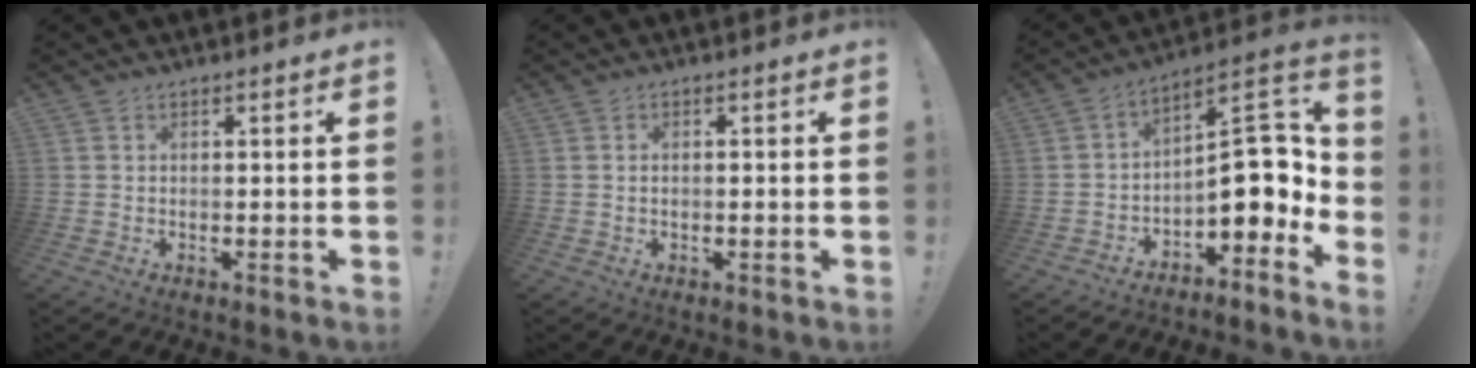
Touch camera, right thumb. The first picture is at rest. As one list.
[{"total": 0.6, "force": [-0.1, 0.2, 0.6], "torque": [-0.012, 0.001, -0.001]}, {"total": 13.7, "force": [-1.3, 6.8, 11.9], "torque": [-0.160, 0.001, -0.018]}]